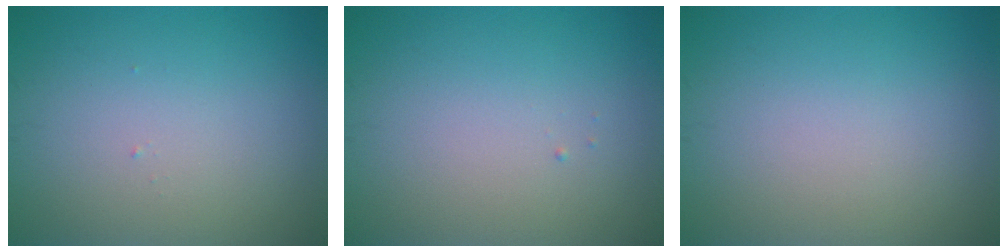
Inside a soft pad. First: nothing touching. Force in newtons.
{"total": 0.0}
{"total": 0.0}